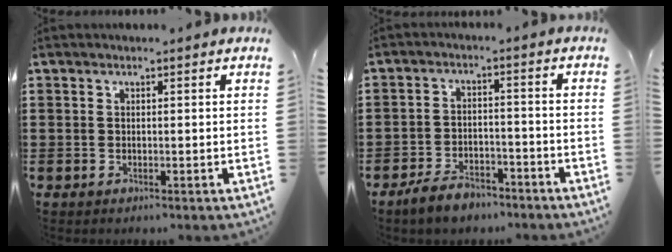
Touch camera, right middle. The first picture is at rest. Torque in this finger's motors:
{"motor_torque": [2.14, 0.00, 0.39, 0.11]}